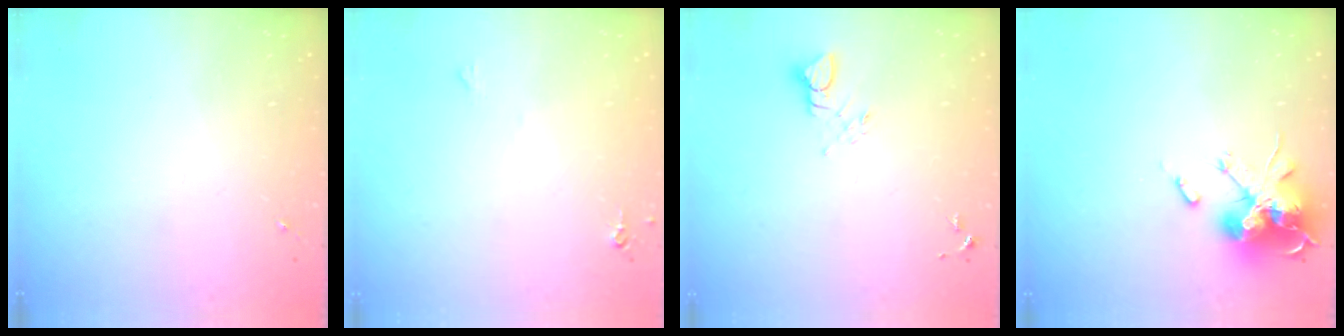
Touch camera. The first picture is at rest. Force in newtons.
{"total": 4.1, "press": 4.0, "slide": 0.7}
{"total": 3.8, "press": 3.8, "slide": 0.5}
{"total": 18.5, "press": 18.5, "slide": 0.1}